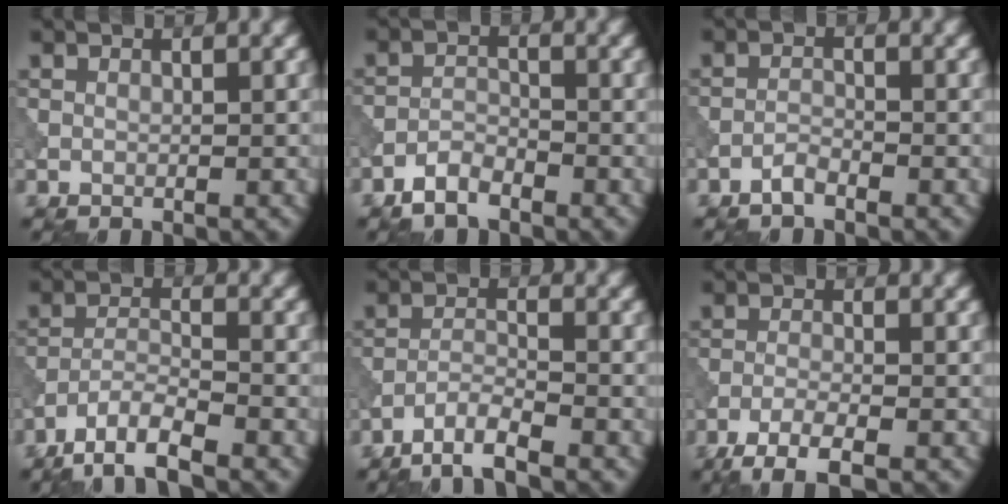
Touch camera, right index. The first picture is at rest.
{"total": 2.5, "force": [-2.0, 1.0, 1.2], "torque": [-0.021, 0.005, -0.042]}
{"total": 1.3, "force": [-1.1, 0.3, 0.6], "torque": [-0.012, 0.004, -0.025]}
{"total": 4.9, "force": [-3.8, 1.0, 2.9], "torque": [-0.054, -0.003, -0.078]}
{"total": 3.1, "force": [-2.5, 0.3, 1.8], "torque": [-0.032, 0.003, -0.057]}
{"total": 3.6, "force": [-2.5, 0.7, 2.5], "torque": [-0.052, -0.004, -0.056]}